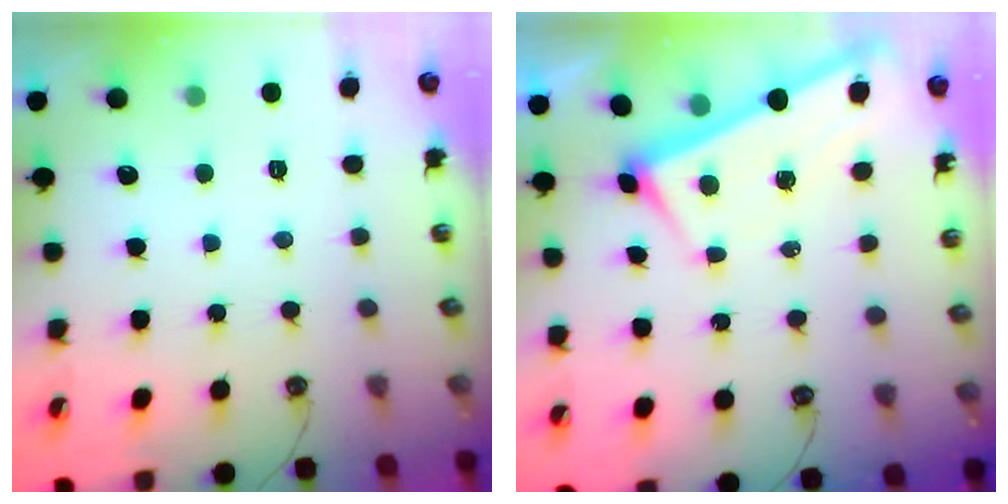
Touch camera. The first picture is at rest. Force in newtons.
{"total": 2.4, "press": 2.4, "slide": 0.2}